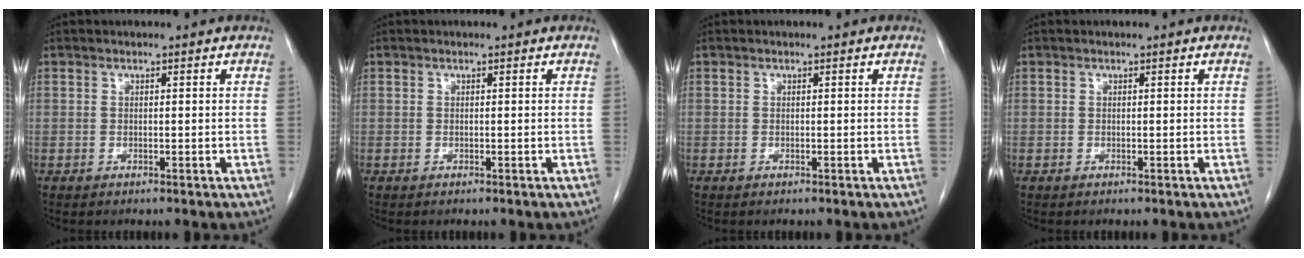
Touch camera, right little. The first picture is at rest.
{"total": 0.0}
{"total": 0.0}
{"total": 0.0}